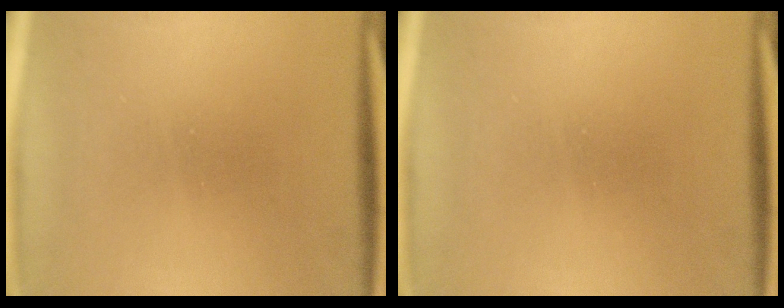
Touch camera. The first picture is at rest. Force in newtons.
{"total": 0.0}